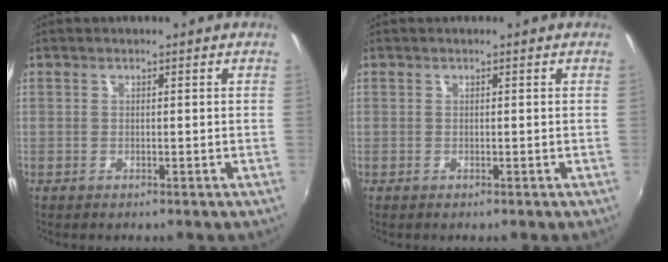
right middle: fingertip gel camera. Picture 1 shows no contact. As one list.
[{"total": 0.0}]